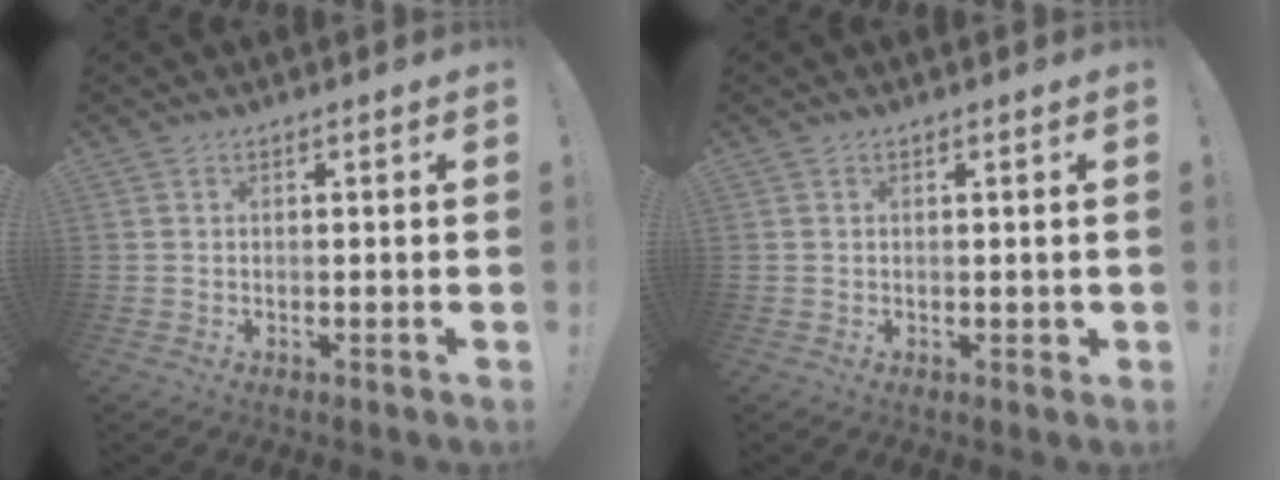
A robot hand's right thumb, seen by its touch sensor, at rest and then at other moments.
{"total": 1.1, "force": [0.2, 0.9, 0.5], "torque": [0.002, -0.001, 0.002]}